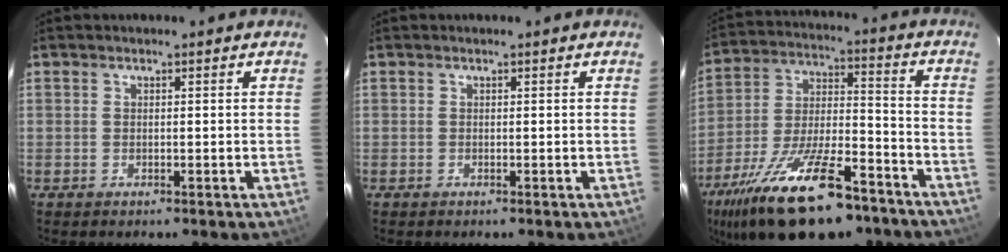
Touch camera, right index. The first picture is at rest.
{"total": 0.0}
{"total": 24.0, "force": [-16.3, 8.4, 15.4], "torque": [-0.291, -0.027, -0.260]}